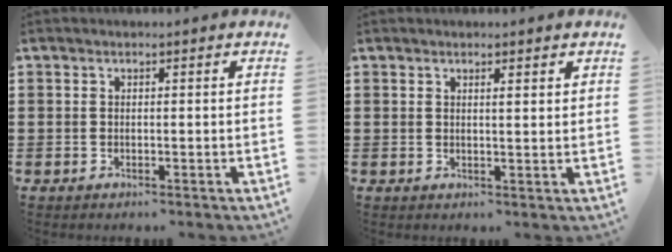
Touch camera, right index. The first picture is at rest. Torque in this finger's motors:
{"motor_torque": [-0.15, -0.08, 0.00, 0.00]}